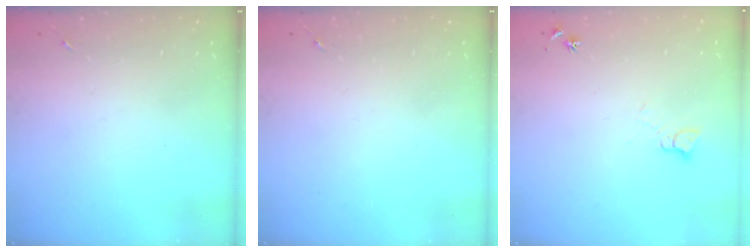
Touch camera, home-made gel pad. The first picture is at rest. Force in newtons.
{"total": 0.0}
{"total": 5.4, "press": 5.3, "slide": 0.7}